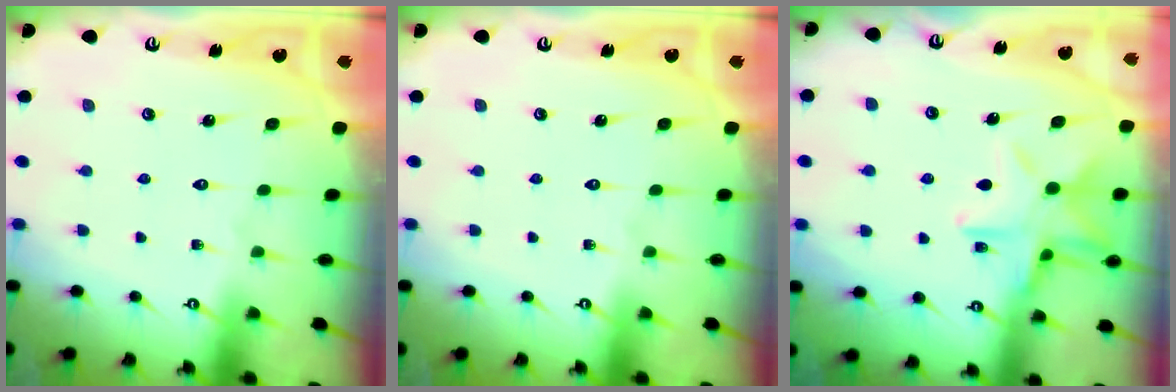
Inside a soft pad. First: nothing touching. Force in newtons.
{"total": 0.0}
{"total": 13.8, "press": 13.7, "slide": 0.9}